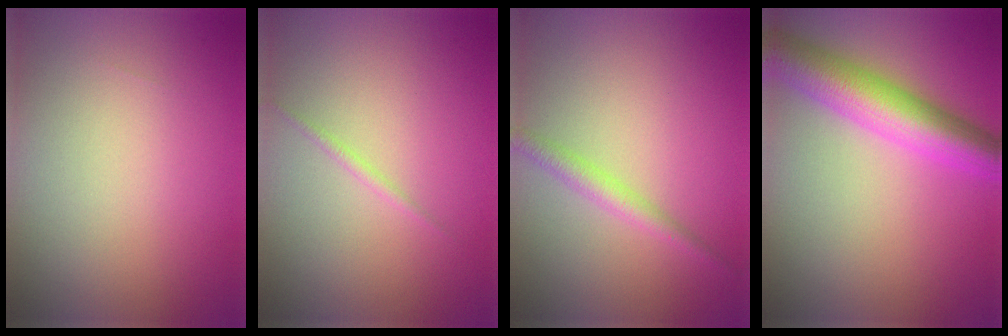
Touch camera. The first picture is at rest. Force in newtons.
{"total": 0.7, "press": 0.7, "slide": 0.1}
{"total": 2.0, "press": 2.0, "slide": 0.0}
{"total": 7.4, "press": 7.4, "slide": 0.2}